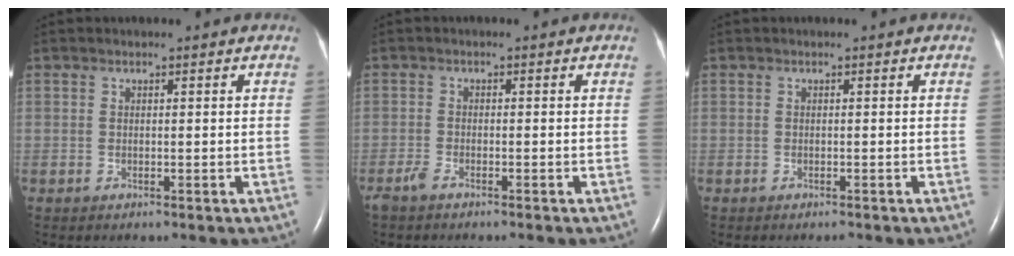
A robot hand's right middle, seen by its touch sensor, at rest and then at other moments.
{"total": 1.9, "force": [-1.6, 0.3, 1.1], "torque": [-0.033, -0.004, -0.032]}
{"total": 0.6, "force": [-0.5, 0.1, 0.3], "torque": [-0.009, -0.002, -0.004]}